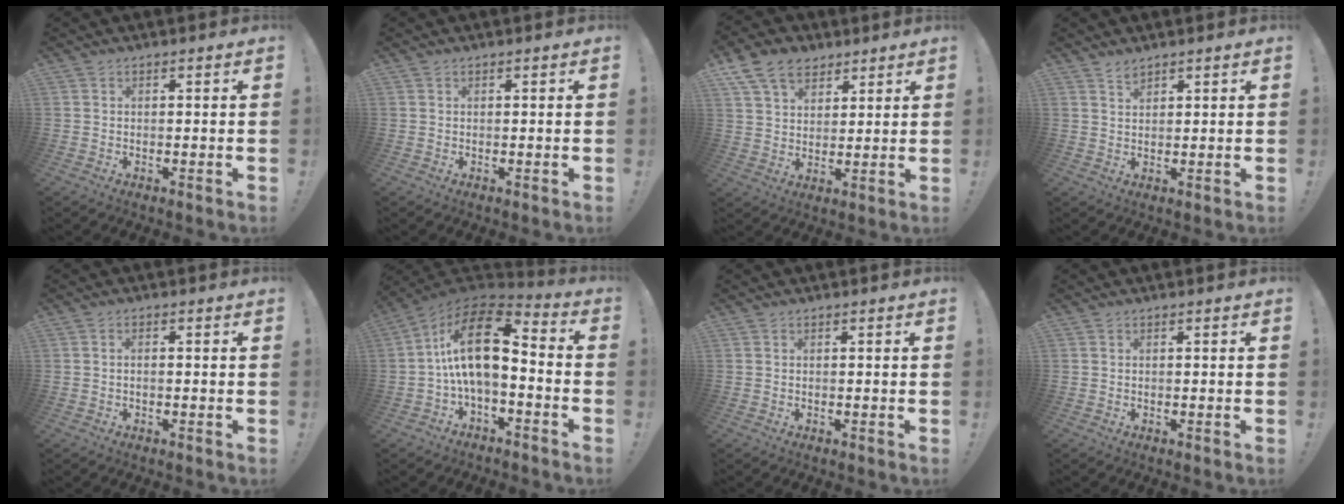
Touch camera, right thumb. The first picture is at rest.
{"total": 0.0}
{"total": 12.2, "force": [7.4, 8.3, 5.0], "torque": [-0.087, -0.034, 0.144]}
{"total": 2.5, "force": [2.2, 0.8, 0.8], "torque": [-0.001, -0.017, 0.039]}
{"total": 1.2, "force": [-0.5, 0.3, 1.0], "torque": [-0.017, 0.003, -0.009]}
{"total": 16.9, "force": [1.9, 7.9, 14.9], "torque": [-0.265, -0.005, 0.033]}
{"total": 0.0}
{"total": 0.0}